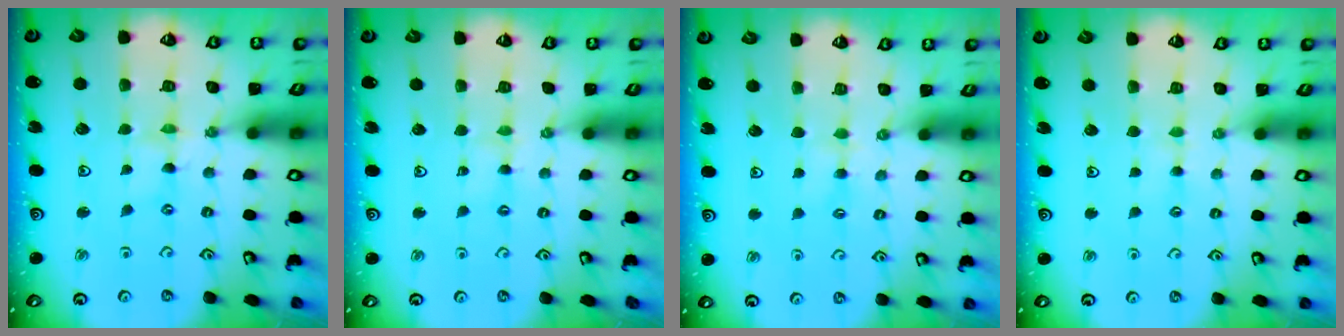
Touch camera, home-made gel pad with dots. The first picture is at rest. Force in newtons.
{"total": 2.0, "press": 2.0, "slide": 0.4}
{"total": 3.0, "press": 2.9, "slide": 0.4}
{"total": 2.4, "press": 2.4, "slide": 0.3}